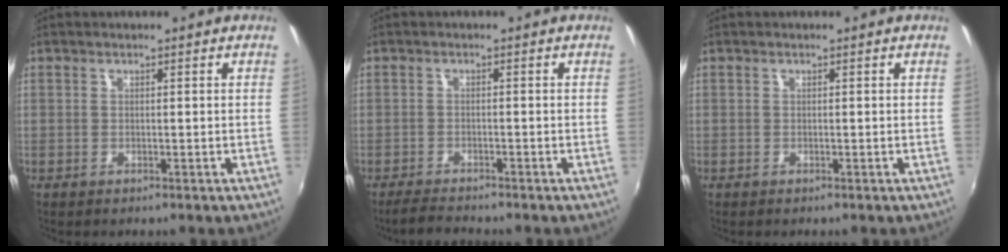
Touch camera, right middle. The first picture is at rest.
{"total": 3.4, "force": [-3.2, 0.2, 1.1], "torque": [-0.037, -0.010, -0.061]}
{"total": 0.0}